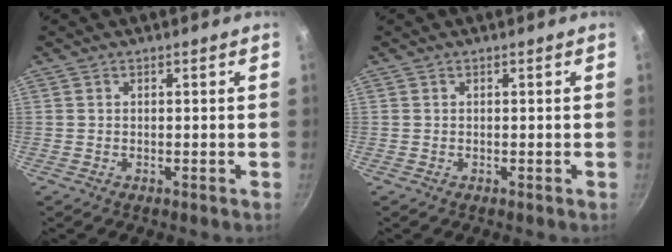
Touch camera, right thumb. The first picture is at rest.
{"total": 0.0}